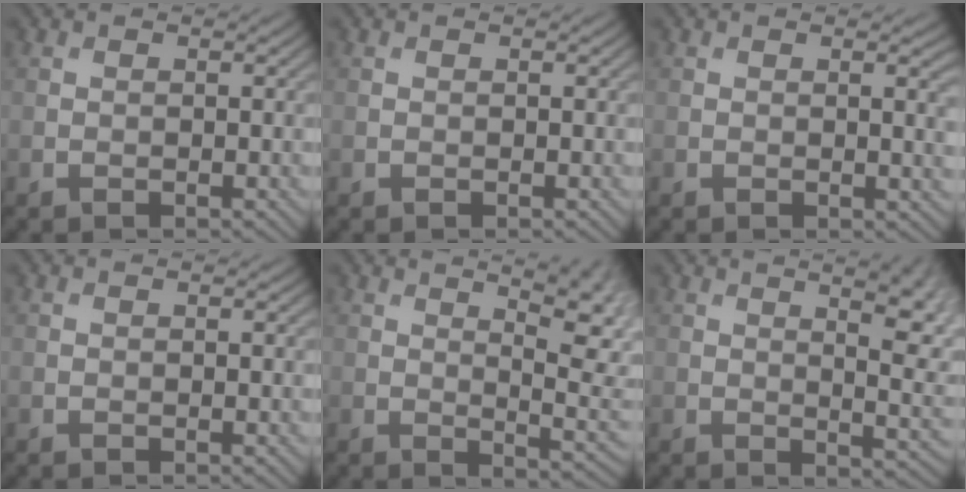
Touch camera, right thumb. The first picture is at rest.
{"total": 0.0}
{"total": 2.1, "force": [0.3, 0.4, 2.0], "torque": [-0.027, -0.001, 0.004]}
{"total": 0.0}
{"total": 9.9, "force": [4.4, 2.9, 8.4], "torque": [-0.101, 0.017, 0.063]}
{"total": 11.0, "force": [4.7, 3.8, 9.2], "torque": [-0.109, 0.030, 0.061]}